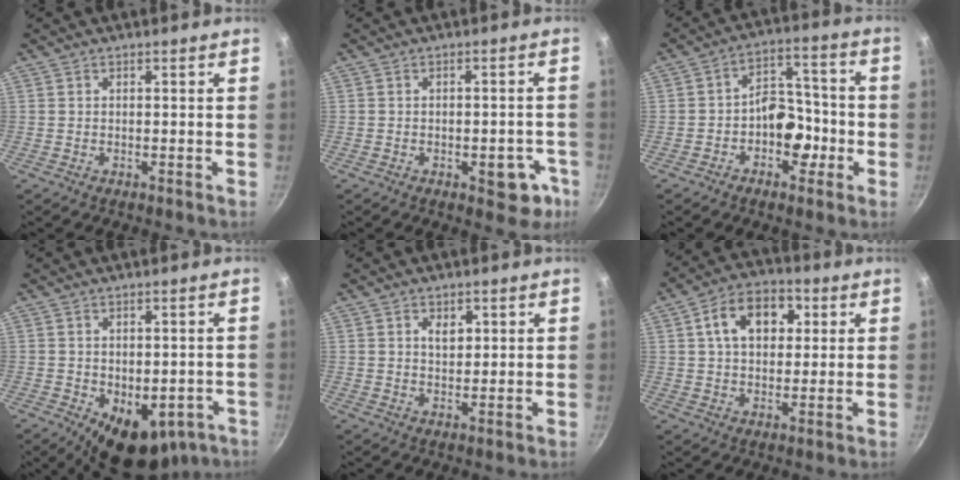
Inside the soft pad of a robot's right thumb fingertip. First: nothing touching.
{"total": 7.1, "force": [-2.8, 3.8, 5.2], "torque": [-0.034, 0.017, -0.028]}
{"total": 9.5, "force": [-2.9, 6.7, 6.2], "torque": [-0.034, 0.051, -0.051]}
{"total": 12.1, "force": [-4.8, 7.5, 8.2], "torque": [-0.070, -0.001, -0.045]}
{"total": 3.4, "force": [1.2, 2.3, 2.2], "torque": [-0.022, -0.007, 0.020]}
{"total": 11.7, "force": [3.3, 8.0, 8.0], "torque": [-0.096, 0.010, 0.041]}